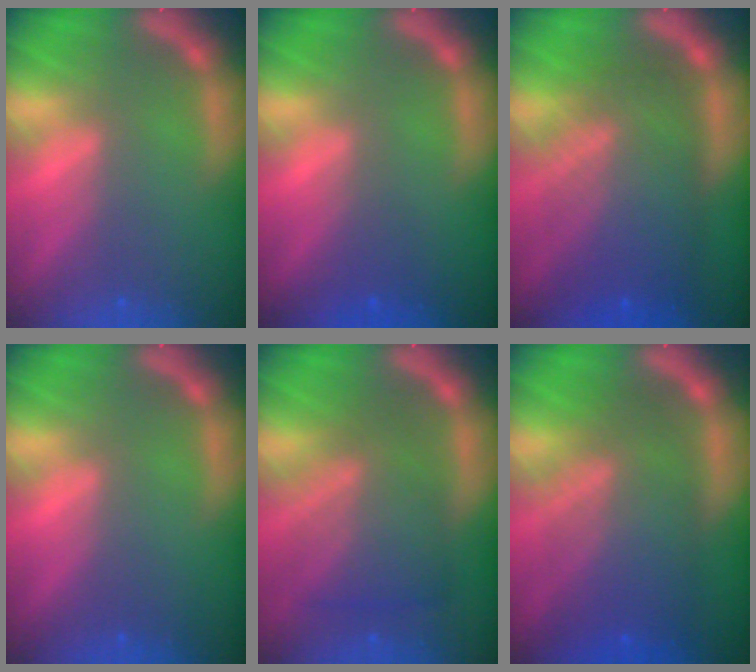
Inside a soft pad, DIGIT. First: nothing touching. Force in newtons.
{"total": 1.4}
{"total": 9.6}
{"total": 0.0}
{"total": 7.0}
{"total": 9.1}